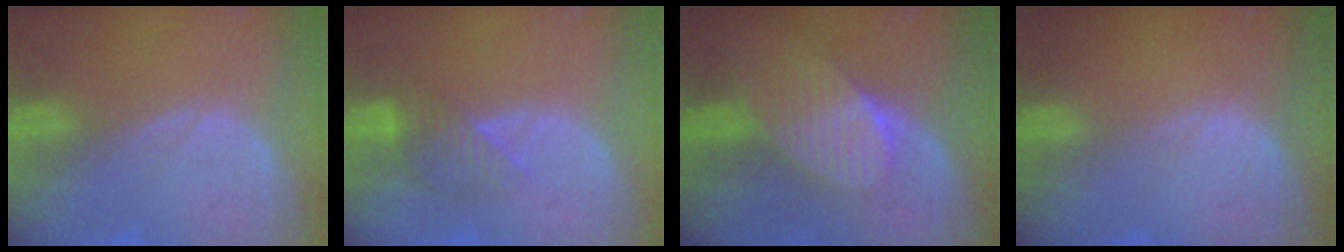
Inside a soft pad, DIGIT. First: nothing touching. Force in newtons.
{"total": 4.2, "press": 4.1, "slide": 0.5}
{"total": 7.7, "press": 6.9, "slide": 3.4}
{"total": 0.0}